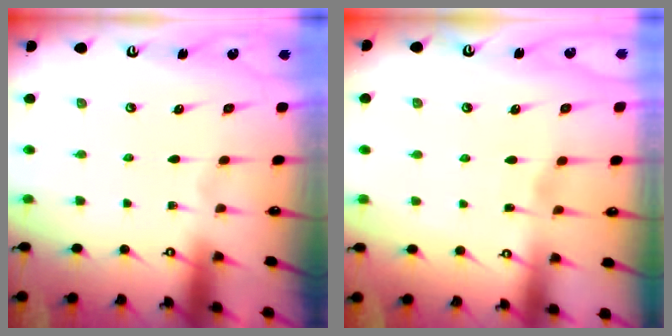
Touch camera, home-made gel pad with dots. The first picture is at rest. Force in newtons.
{"total": 2.6, "press": 2.6, "slide": 0.4}